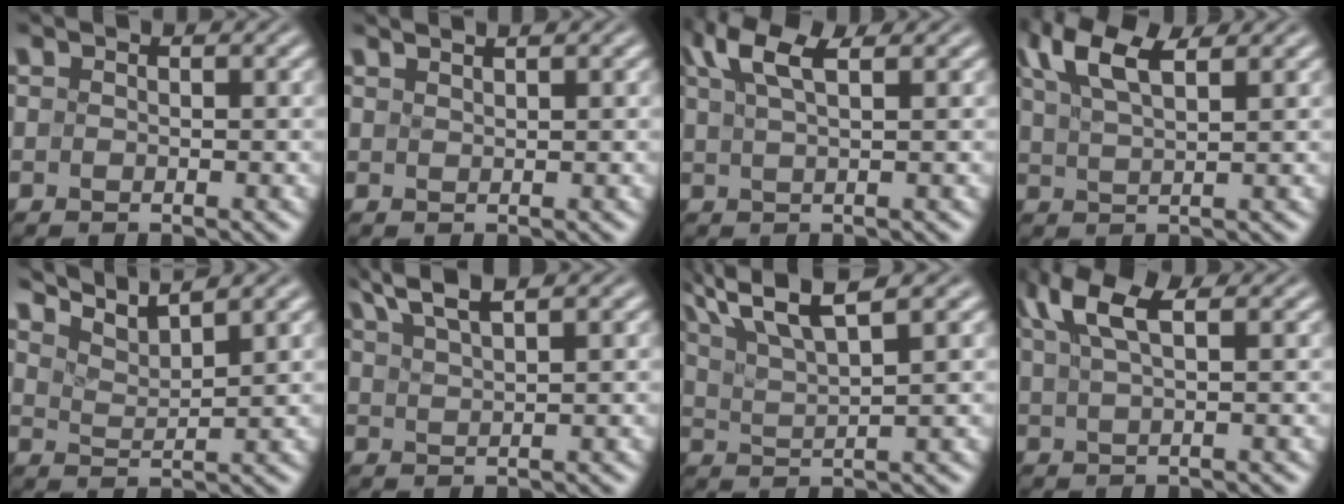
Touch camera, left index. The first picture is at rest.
{"total": 2.0, "force": [1.5, 0.6, 1.2], "torque": [0.000, 0.001, 0.003]}
{"total": 4.7, "force": [2.7, 1.4, 3.6], "torque": [-0.063, 0.017, 0.043]}
{"total": 6.2, "force": [3.6, 2.2, 4.6], "torque": [-0.091, 0.020, 0.058]}
{"total": 4.7, "force": [4.2, 0.6, 2.0], "torque": [-0.037, 0.007, 0.068]}
{"total": 4.0, "force": [2.9, 0.7, 2.7], "torque": [-0.045, 0.015, 0.051]}
{"total": 6.2, "force": [3.8, 1.5, 4.7], "torque": [-0.085, 0.017, 0.071]}
{"total": 4.9, "force": [2.6, 1.4, 3.9], "torque": [-0.073, 0.015, 0.044]}